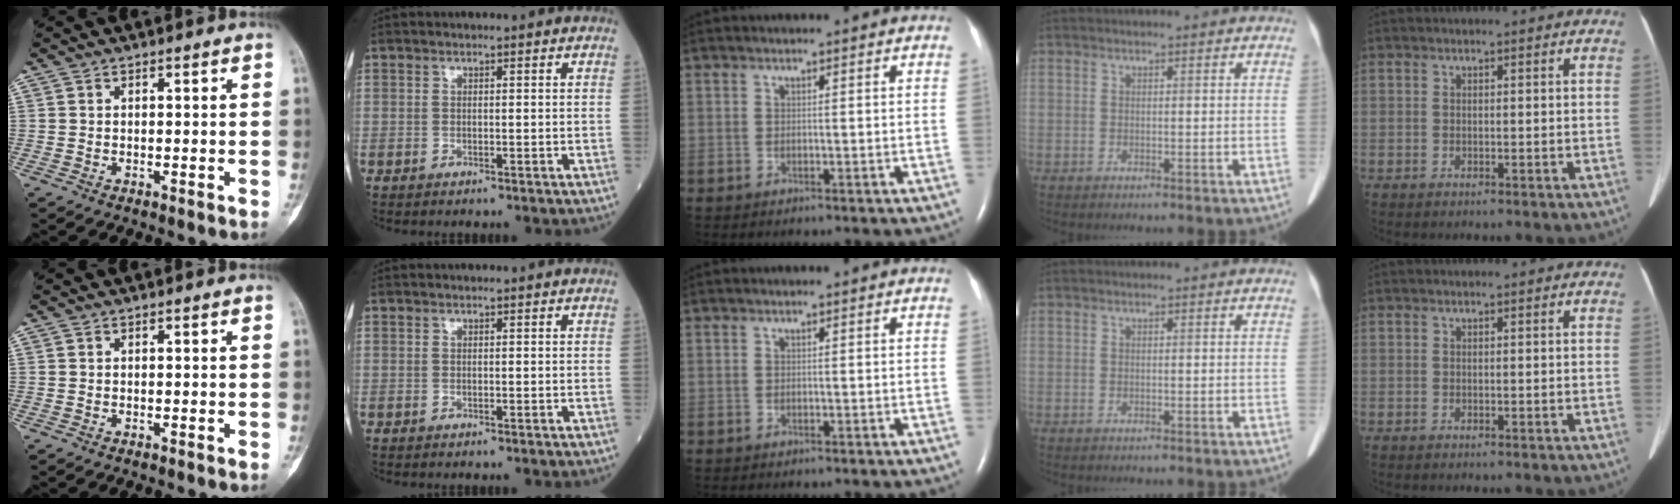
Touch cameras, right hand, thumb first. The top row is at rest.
{}